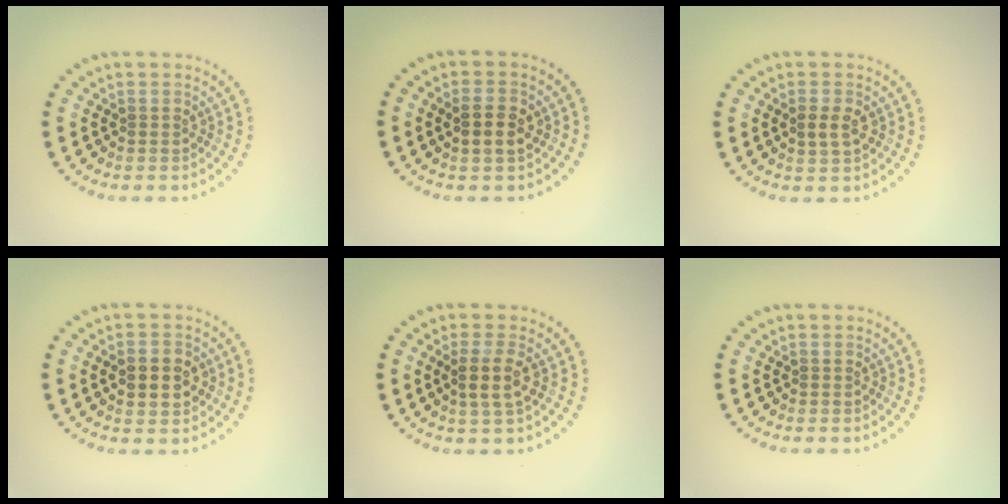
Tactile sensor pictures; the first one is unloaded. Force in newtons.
{"total": 2.6, "press": 2.6, "slide": 0.4}
{"total": 1.9, "press": 1.9, "slide": 0.2}
{"total": 3.7, "press": 3.7, "slide": 0.1}
{"total": 2.5, "press": 2.2, "slide": 1.2}
{"total": 0.0}